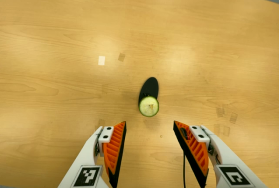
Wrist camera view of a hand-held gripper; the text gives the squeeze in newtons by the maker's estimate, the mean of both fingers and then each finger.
{"total": 0.0}